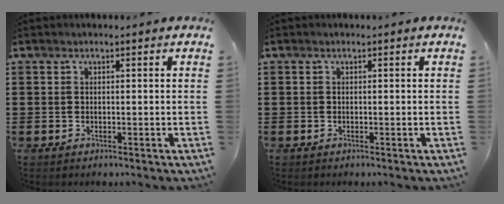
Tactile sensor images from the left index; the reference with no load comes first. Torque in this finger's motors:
{"motor_torque": [-0.03, 0.03, 0.00, -0.01]}